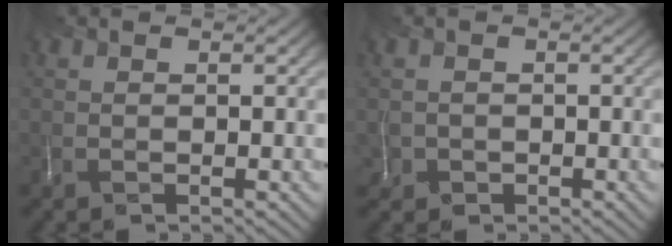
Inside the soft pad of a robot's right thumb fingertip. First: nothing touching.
{"total": 1.4, "force": [-0.4, 1.3, -0.4], "torque": [-0.004, -0.009, -0.004]}